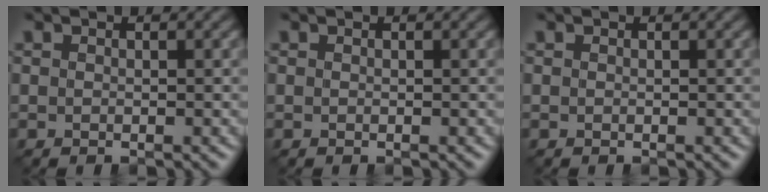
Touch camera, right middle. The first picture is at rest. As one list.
[{"total": 0.0}, {"total": 0.0}]